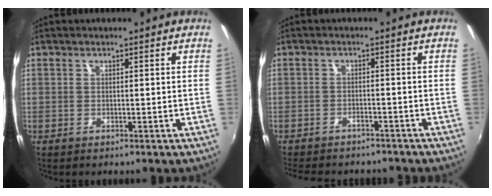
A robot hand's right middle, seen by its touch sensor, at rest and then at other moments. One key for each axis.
{"total": 9.9, "fx": -8.6, "fy": 3.2, "fz": 3.6, "tx": -0.090, "ty": -0.017, "tz": -0.126}